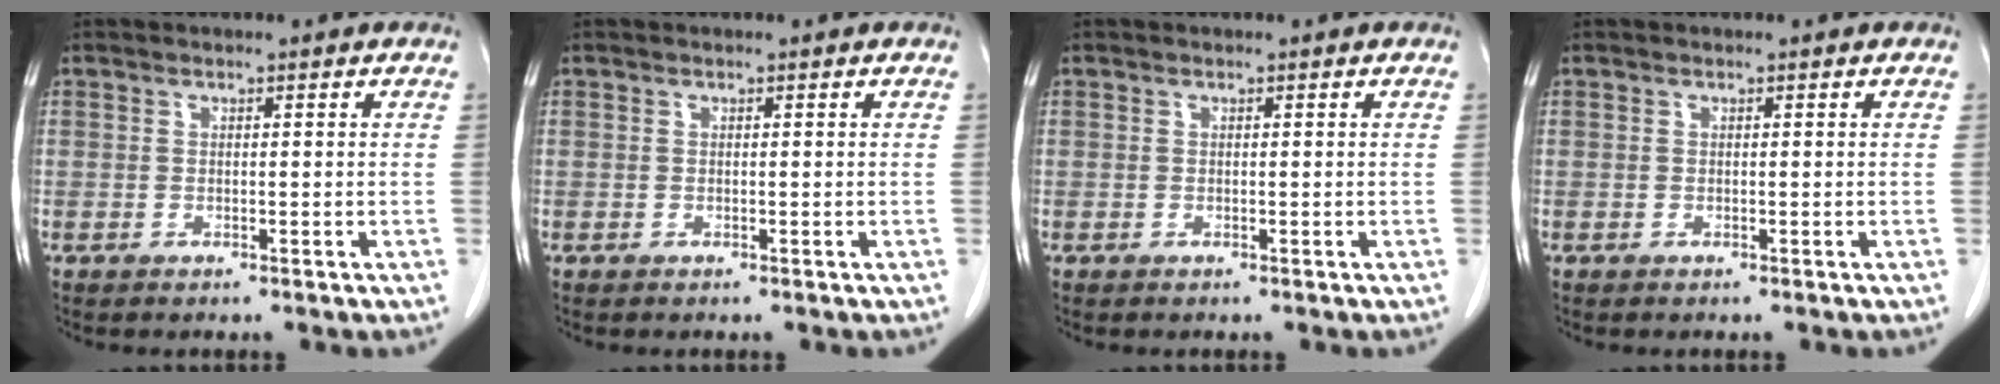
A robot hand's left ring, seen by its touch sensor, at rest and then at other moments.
{"total": 0.0}
{"total": 0.0}
{"total": 0.0}